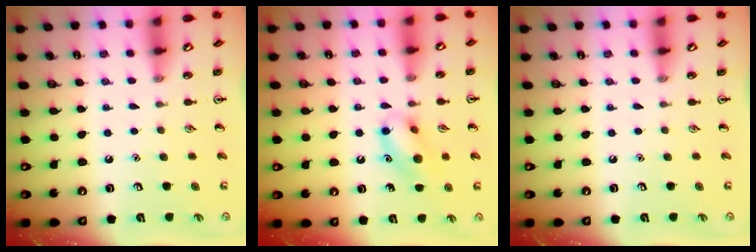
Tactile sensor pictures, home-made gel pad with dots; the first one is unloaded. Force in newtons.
{"total": 11.5, "press": 11.3, "slide": 2.2}
{"total": 0.0}